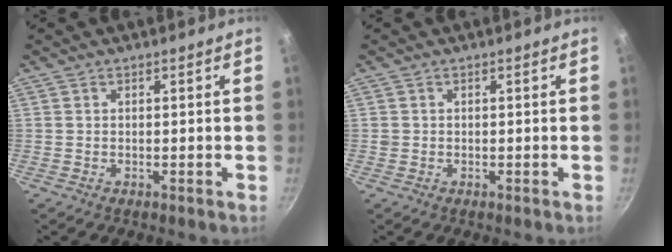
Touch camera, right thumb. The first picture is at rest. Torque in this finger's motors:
{"motor_torque": [-0.04, 0.30, 0.14, 0.50, -0.01]}